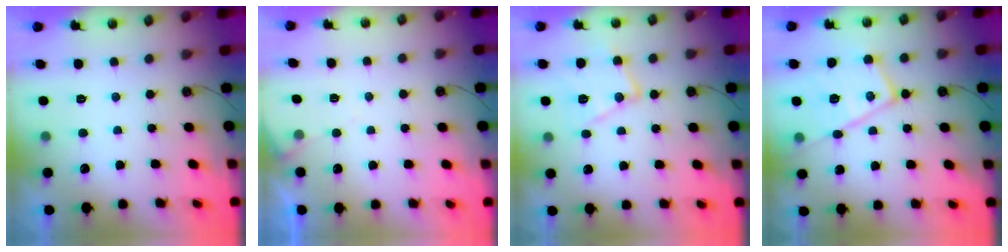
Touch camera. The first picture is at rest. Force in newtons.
{"total": 5.8, "press": 5.8, "slide": 0.7}
{"total": 13.1, "press": 13.1, "slide": 0.8}
{"total": 17.3, "press": 17.2, "slide": 1.4}